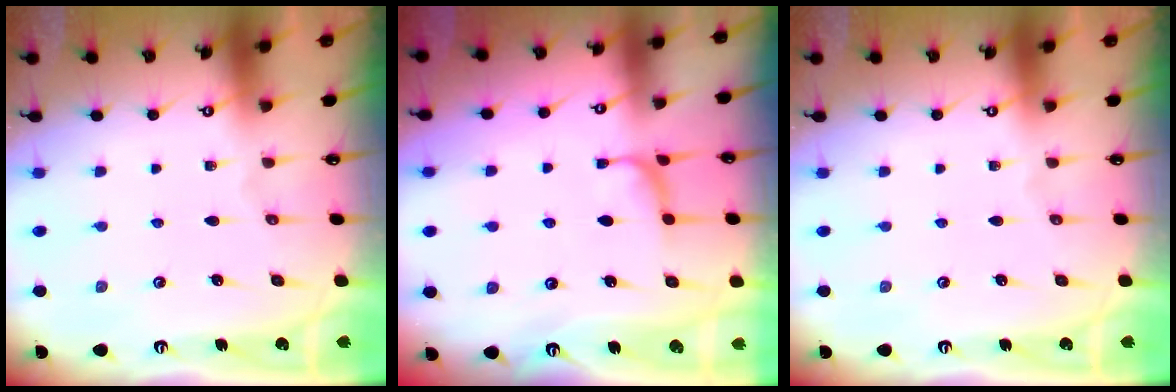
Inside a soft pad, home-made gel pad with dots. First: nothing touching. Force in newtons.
{"total": 0.9, "press": 0.4, "slide": 0.8}
{"total": 0.0}